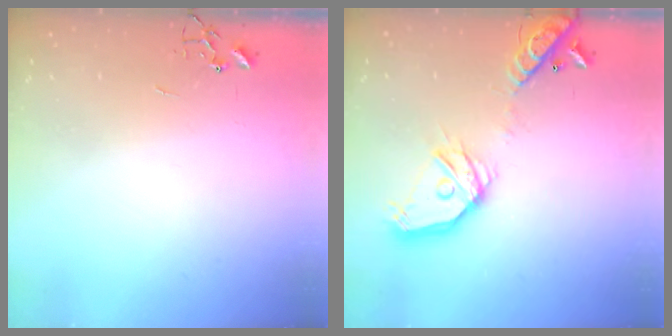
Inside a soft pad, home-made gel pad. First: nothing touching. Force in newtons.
{"total": 18.8, "press": 18.6, "slide": 3.0}